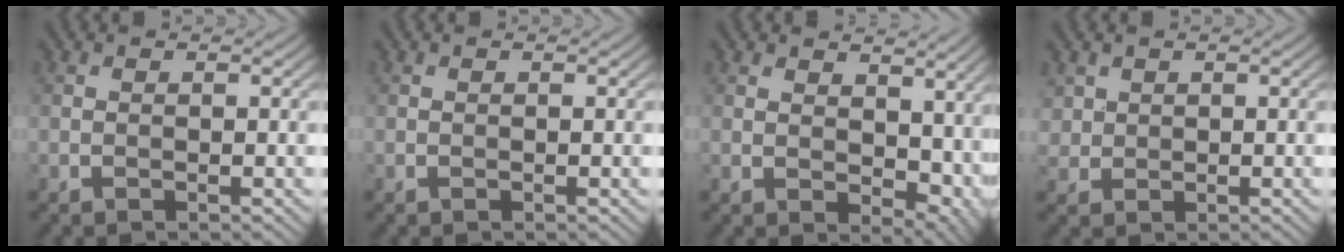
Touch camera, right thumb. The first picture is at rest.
{"total": 0.0}
{"total": 9.1, "force": [2.7, 5.7, 6.6], "torque": [-0.106, -0.019, 0.067]}
{"total": 2.1, "force": [1.1, 1.7, 0.4], "torque": [-0.013, -0.004, 0.024]}